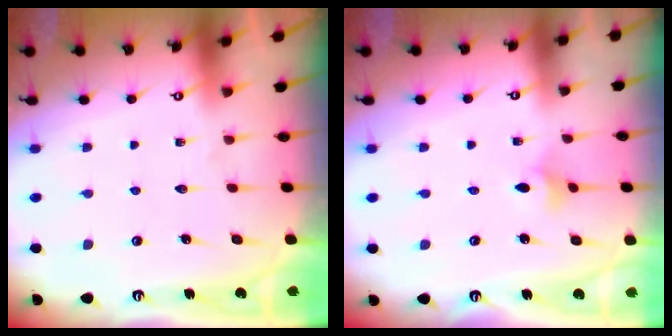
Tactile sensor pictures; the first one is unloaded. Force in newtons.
{"total": 2.9, "press": 2.9, "slide": 0.5}